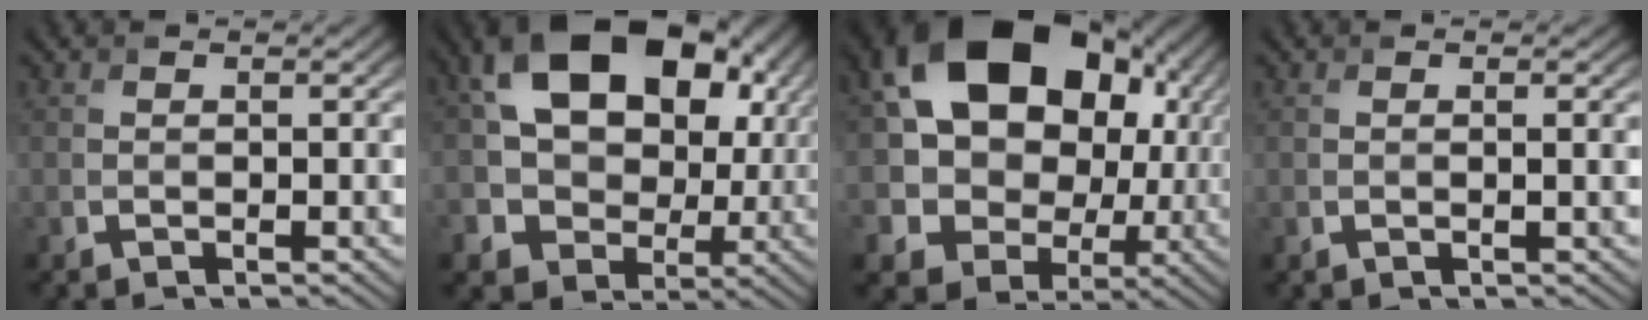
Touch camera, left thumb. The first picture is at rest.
{"total": 17.2, "force": [3.8, 12.8, 11.0], "torque": [-0.187, -0.003, 0.073]}
{"total": 21.0, "force": [4.7, 16.7, 11.7], "torque": [-0.256, -0.011, 0.103]}
{"total": 0.9, "force": [0.1, 0.0, 0.9], "torque": [-0.015, 0.000, 0.000]}